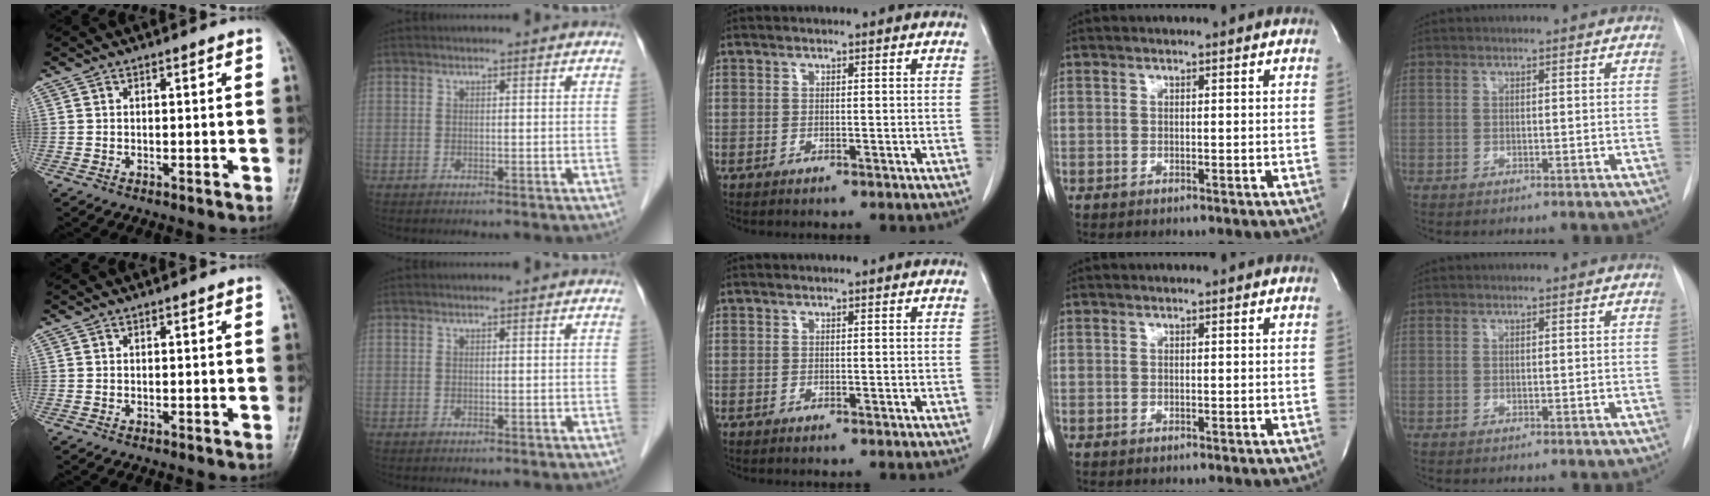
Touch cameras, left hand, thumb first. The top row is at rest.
{}